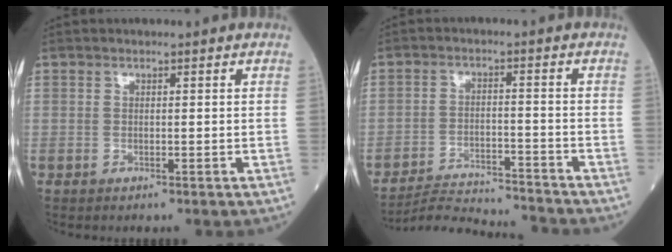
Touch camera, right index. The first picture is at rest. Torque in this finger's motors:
{"motor_torque": [-0.21, -0.26, 0.21, 0.05]}